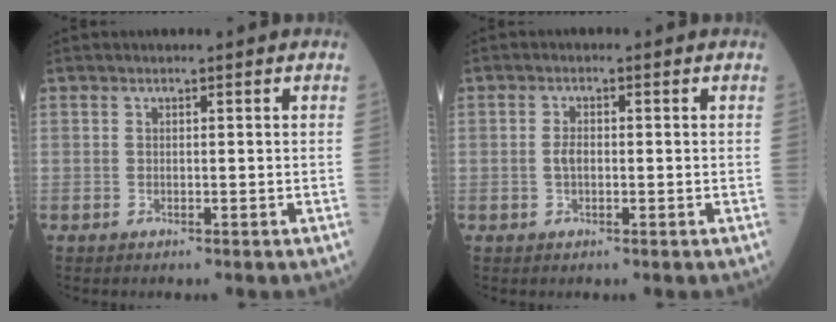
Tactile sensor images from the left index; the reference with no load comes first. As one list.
[{"total": 1.8, "force": [-0.3, 0.8, 1.6], "torque": [-0.034, 0.001, -0.004]}]